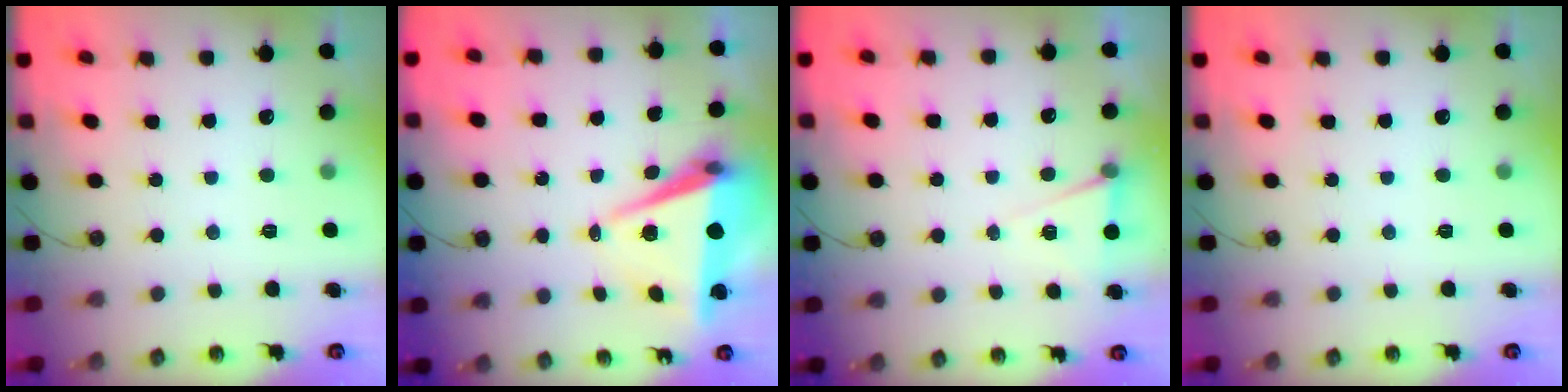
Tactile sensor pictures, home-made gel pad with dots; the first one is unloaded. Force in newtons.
{"total": 7.8, "press": 6.6, "slide": 4.1}
{"total": 6.6, "press": 4.5, "slide": 4.7}
{"total": 0.0}